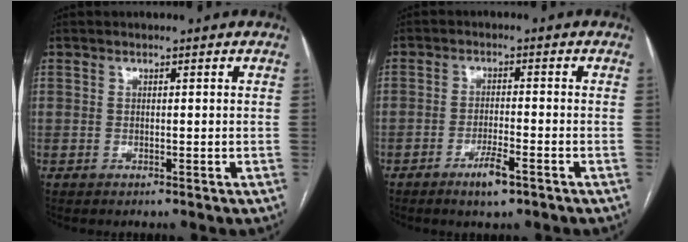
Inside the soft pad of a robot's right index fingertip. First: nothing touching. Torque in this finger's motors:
{"motor_torque": [0.36, -0.10, 0.09, 0.05]}